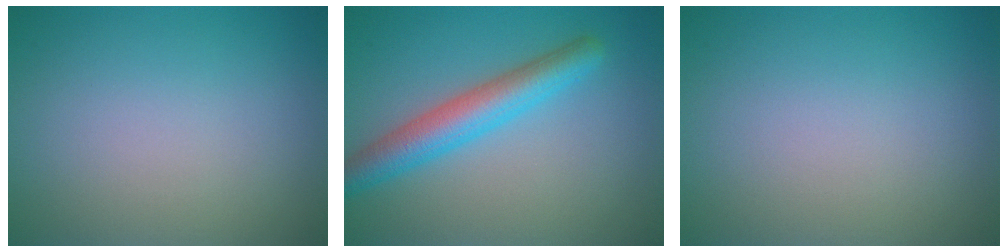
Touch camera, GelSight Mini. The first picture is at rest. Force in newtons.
{"total": 4.7, "press": 4.7, "slide": 0.2}
{"total": 0.0}